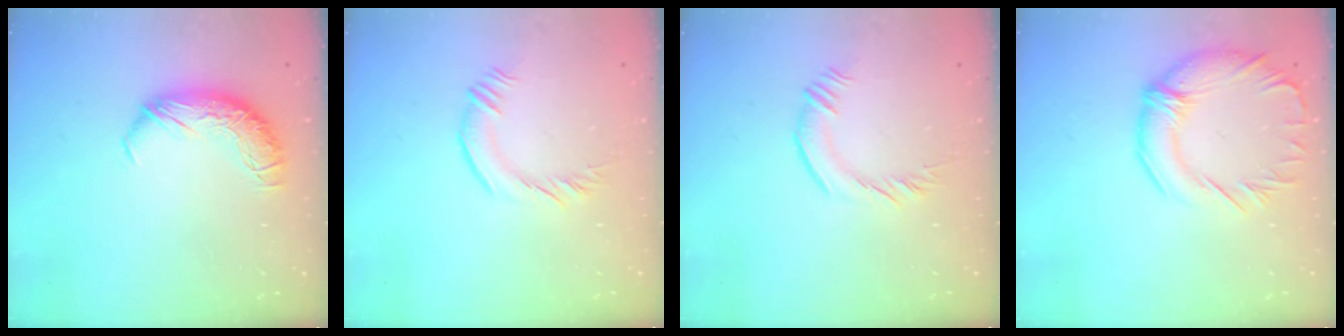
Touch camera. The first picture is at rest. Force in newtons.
{"total": 1.8, "press": 1.6, "slide": 0.7}
{"total": 1.8, "press": 1.6, "slide": 0.7}
{"total": 4.0, "press": 3.7, "slide": 1.5}